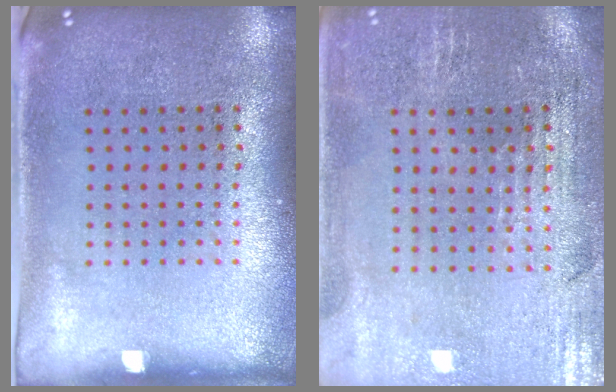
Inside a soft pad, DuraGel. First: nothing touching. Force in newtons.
{"total": 0.9, "press": 0.8, "slide": 0.4}